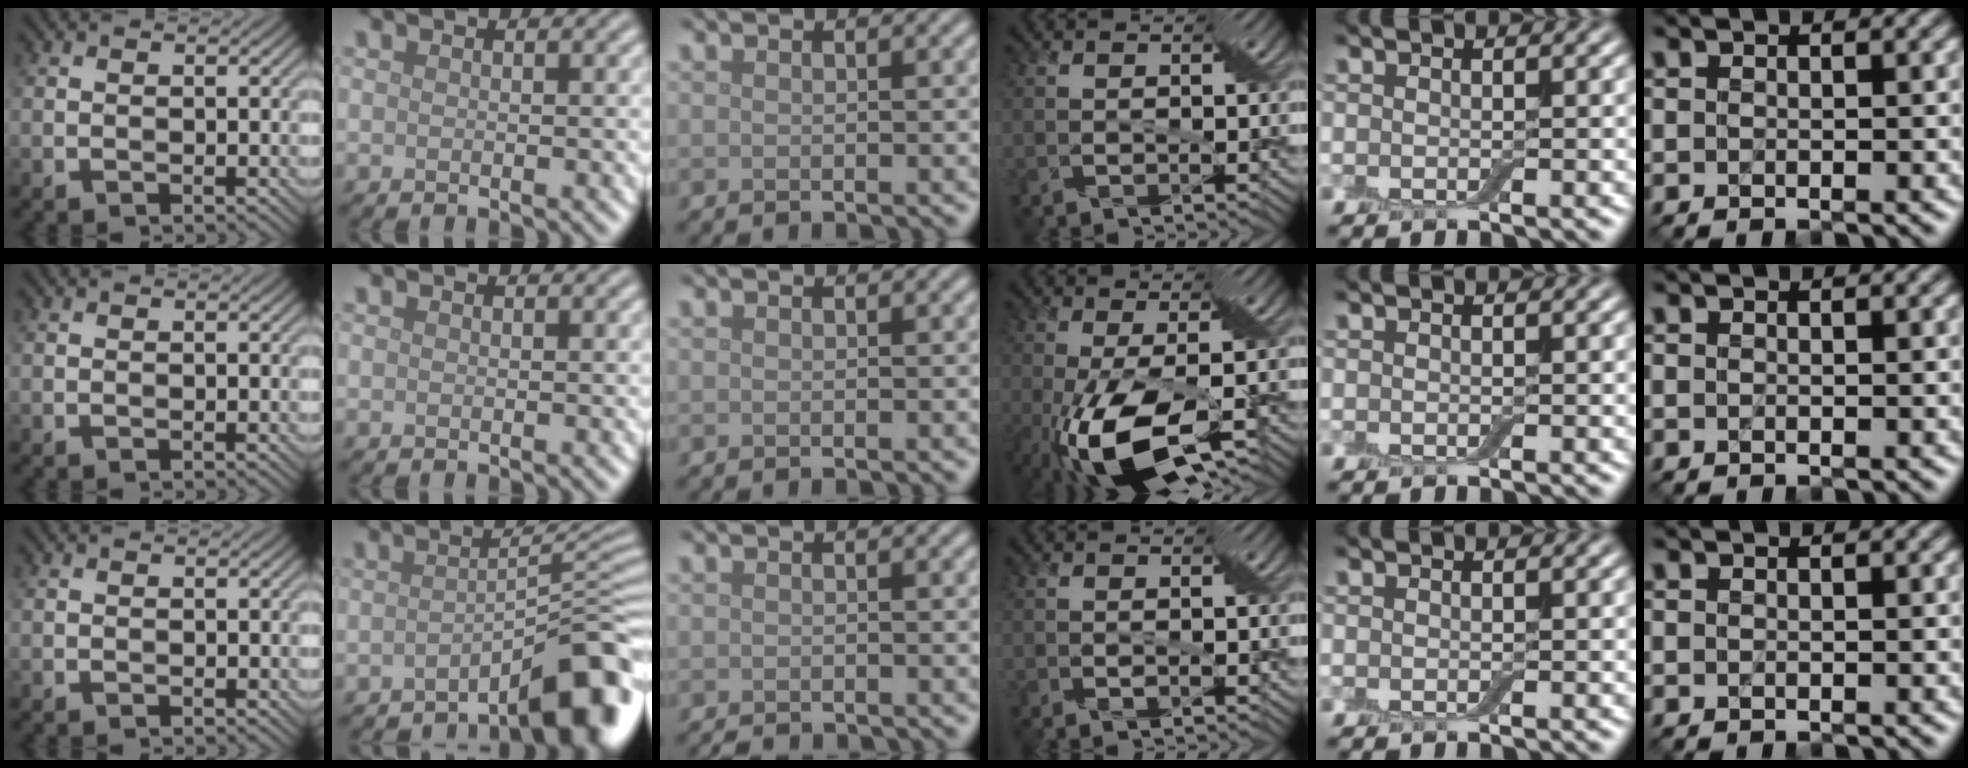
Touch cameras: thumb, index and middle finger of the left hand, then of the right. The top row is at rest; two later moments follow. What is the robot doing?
{"motion": "cut", "object": "cling film"}